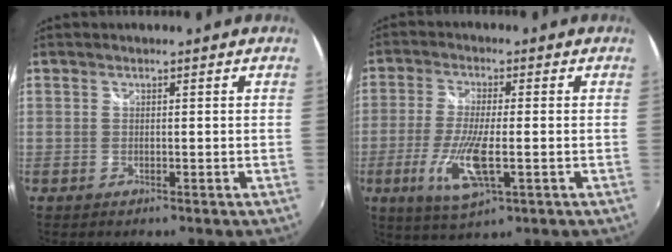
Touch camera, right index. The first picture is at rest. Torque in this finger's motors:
{"motor_torque": [0.44, -0.23, 0.48, 0.09]}